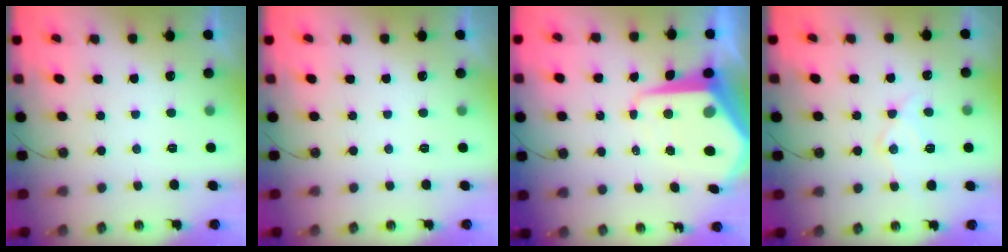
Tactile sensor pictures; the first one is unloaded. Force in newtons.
{"total": 0.0}
{"total": 13.7, "press": 13.7, "slide": 1.1}
{"total": 11.1, "press": 11.1, "slide": 0.9}